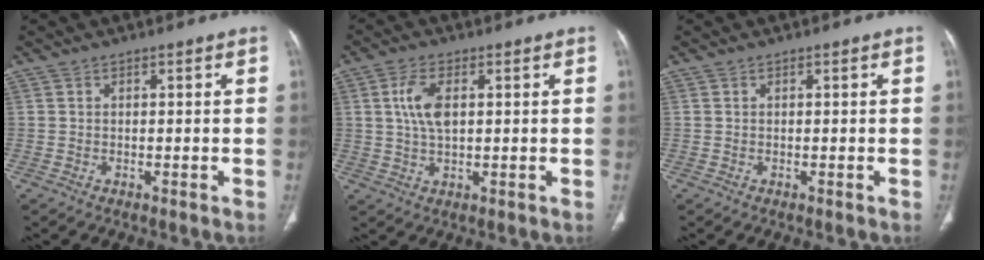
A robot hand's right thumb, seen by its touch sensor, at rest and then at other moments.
{"total": 6.4, "force": [1.5, 3.2, 5.4], "torque": [-0.115, 0.000, 0.028]}
{"total": 0.0}